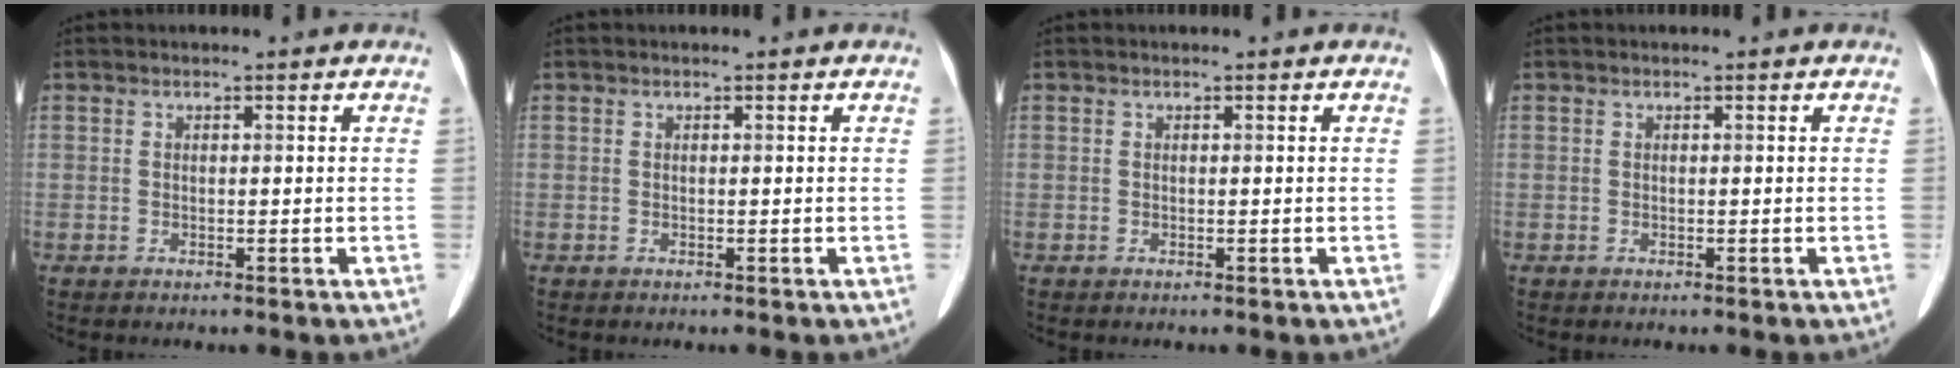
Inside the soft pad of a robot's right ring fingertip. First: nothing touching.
{"total": 0.0}
{"total": 0.0}
{"total": 0.0}